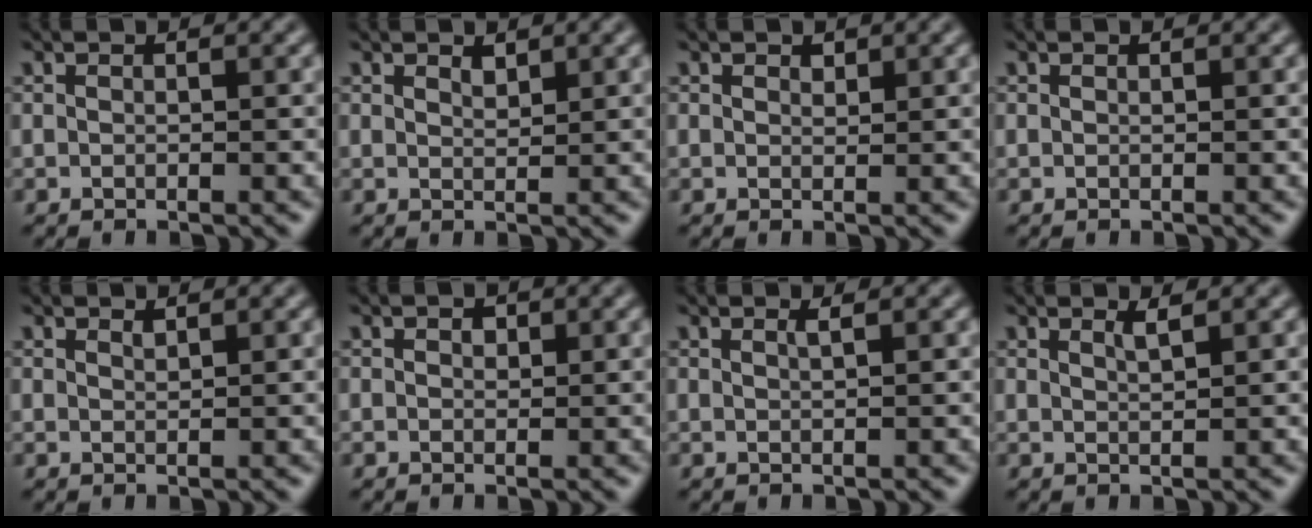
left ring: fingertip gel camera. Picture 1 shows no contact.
{"total": 0.9, "force": [0.8, 0.3, 0.4], "torque": [-0.009, -0.001, 0.015]}
{"total": 0.7, "force": [0.6, 0.3, 0.2], "torque": [-0.003, -0.002, 0.009]}
{"total": 0.0}
{"total": 0.6, "force": [0.6, 0.0, 0.2], "torque": [-0.002, -0.002, 0.012]}
{"total": 0.8, "force": [0.4, 0.5, 0.4], "torque": [-0.006, -0.001, 0.004]}
{"total": 0.8, "force": [0.5, 0.2, 0.6], "torque": [-0.005, 0.001, 0.007]}
{"total": 1.2, "force": [0.9, 0.2, 0.7], "torque": [-0.006, 0.001, 0.012]}